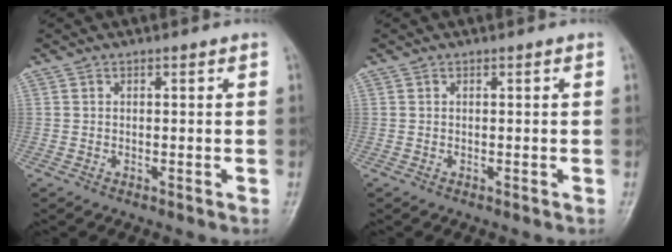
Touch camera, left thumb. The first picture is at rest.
{"total": 0.0}